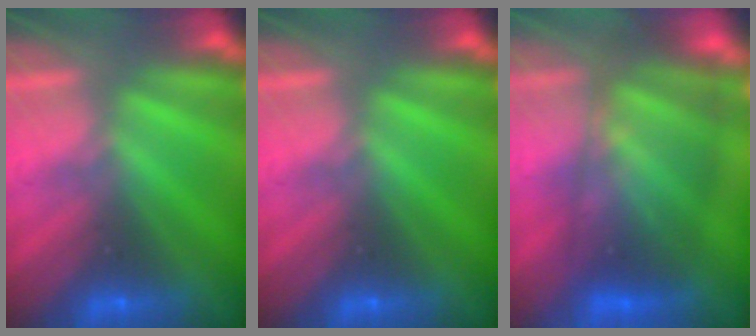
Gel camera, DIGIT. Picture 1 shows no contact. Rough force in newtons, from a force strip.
{"total": 0.0}
{"total": 5.9}